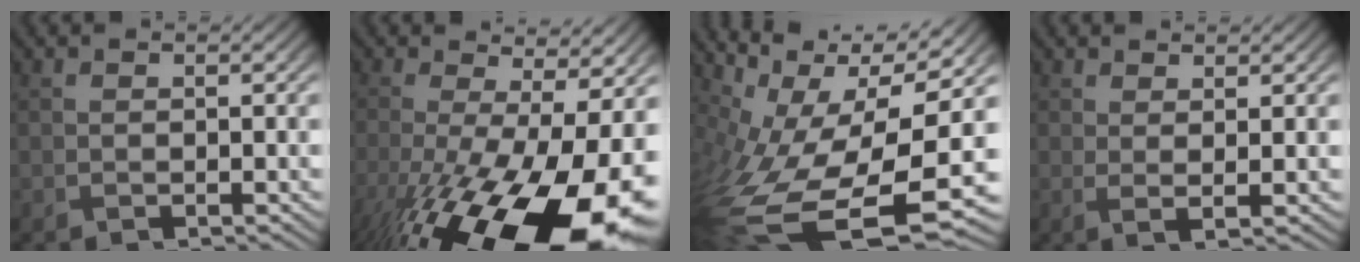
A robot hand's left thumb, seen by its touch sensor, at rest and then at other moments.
{"total": 20.2, "force": [-7.7, 8.1, 16.8], "torque": [-0.302, -0.069, -0.101]}
{"total": 16.4, "force": [-2.7, 8.3, 13.8], "torque": [-0.286, -0.052, -0.021]}
{"total": 2.1, "force": [0.9, 0.5, 1.9], "torque": [-0.036, -0.006, 0.017]}